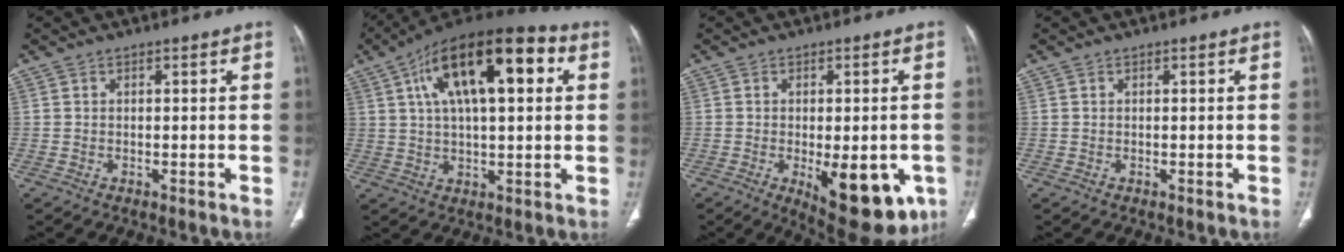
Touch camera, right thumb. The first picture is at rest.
{"total": 21.7, "force": [6.9, 9.0, 18.5], "torque": [-0.291, 0.020, 0.105]}
{"total": 15.7, "force": [-5.2, 6.8, 13.2], "torque": [-0.130, -0.007, -0.049]}
{"total": 0.0}